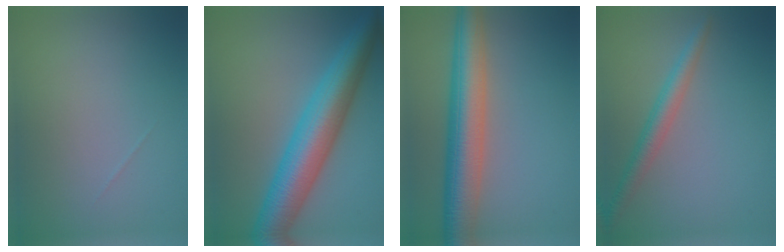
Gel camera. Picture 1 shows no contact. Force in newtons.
{"total": 8.5, "press": 8.5, "slide": 0.2}
{"total": 7.6, "press": 7.6, "slide": 0.2}
{"total": 2.8, "press": 2.8, "slide": 0.1}